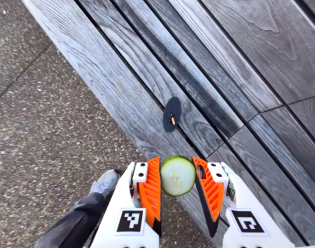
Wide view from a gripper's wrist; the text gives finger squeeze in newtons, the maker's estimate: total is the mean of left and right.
{"total": 11.2, "left": 11.5, "right": 10.8}